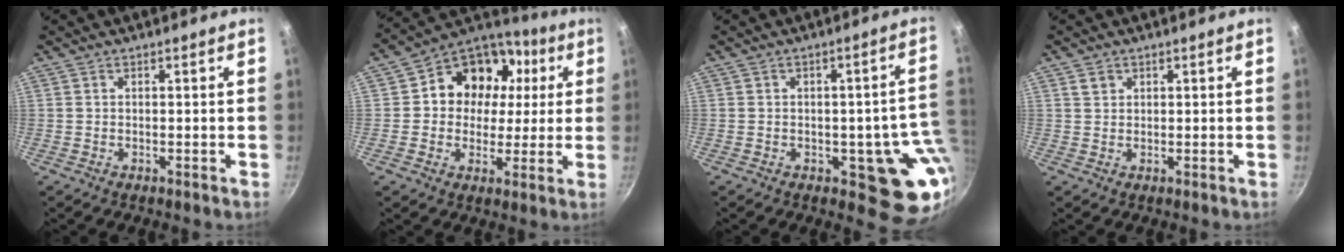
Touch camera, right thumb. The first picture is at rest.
{"total": 16.5, "force": [3.5, 13.8, 8.4], "torque": [-0.103, 0.022, 0.042]}
{"total": 11.3, "force": [-1.6, 6.2, 9.3], "torque": [-0.047, 0.002, -0.017]}
{"total": 1.8, "force": [0.9, 1.4, 0.6], "torque": [-0.003, 0.002, 0.015]}